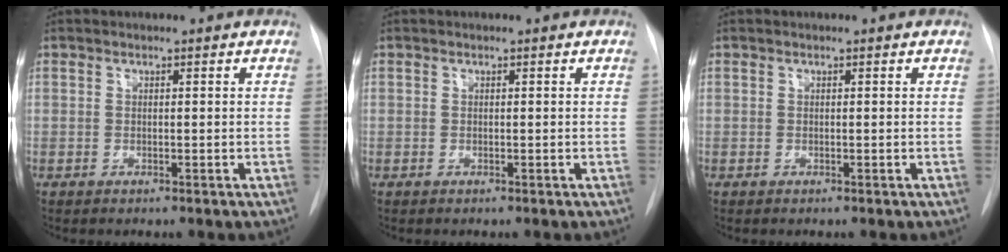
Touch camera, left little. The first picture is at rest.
{"total": 0.0}
{"total": 0.0}